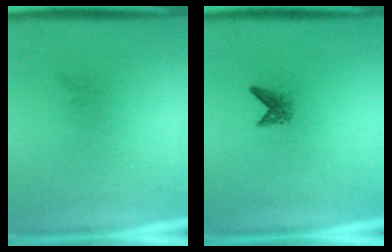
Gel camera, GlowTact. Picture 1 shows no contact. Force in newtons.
{"total": 1.6}